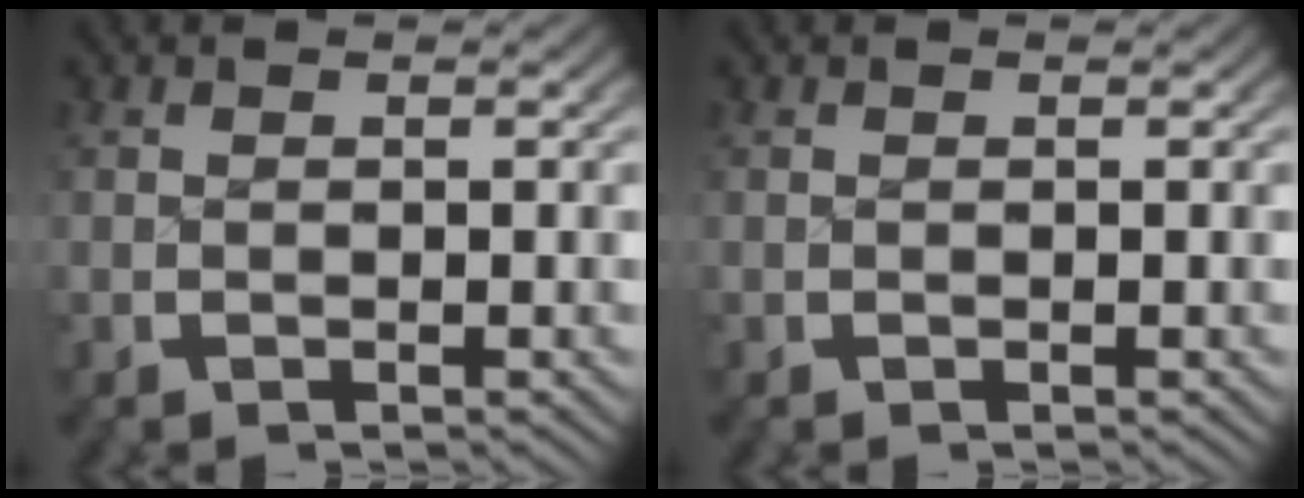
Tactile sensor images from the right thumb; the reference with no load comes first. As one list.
[{"total": 0.0}]